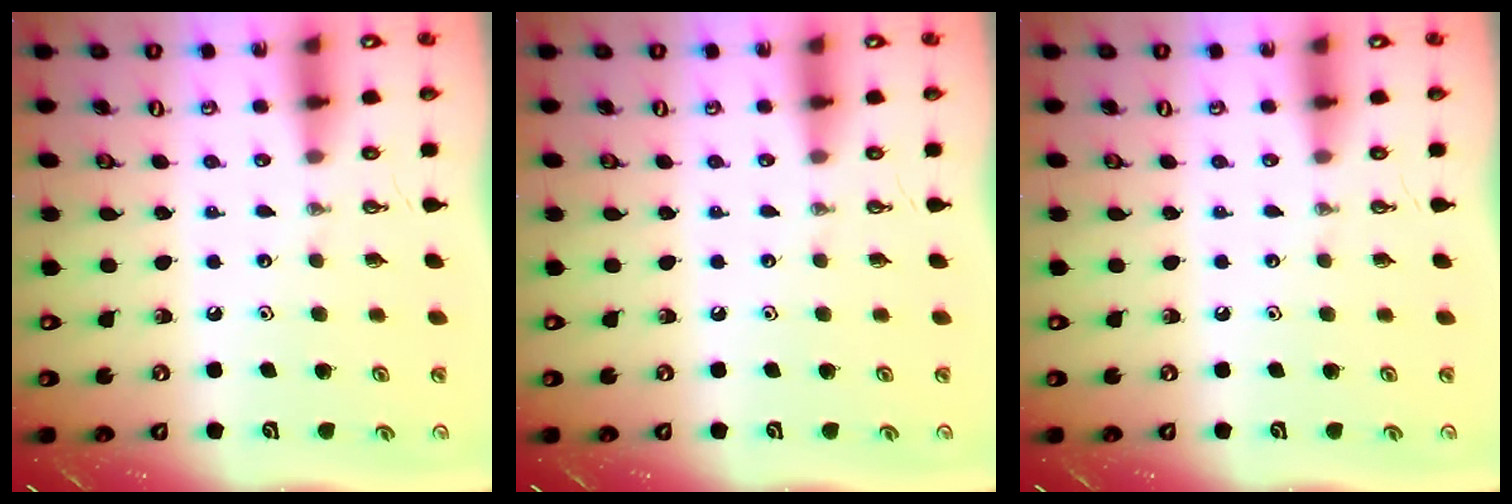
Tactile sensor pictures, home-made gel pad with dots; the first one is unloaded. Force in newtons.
{"total": 0.0}
{"total": 0.0}